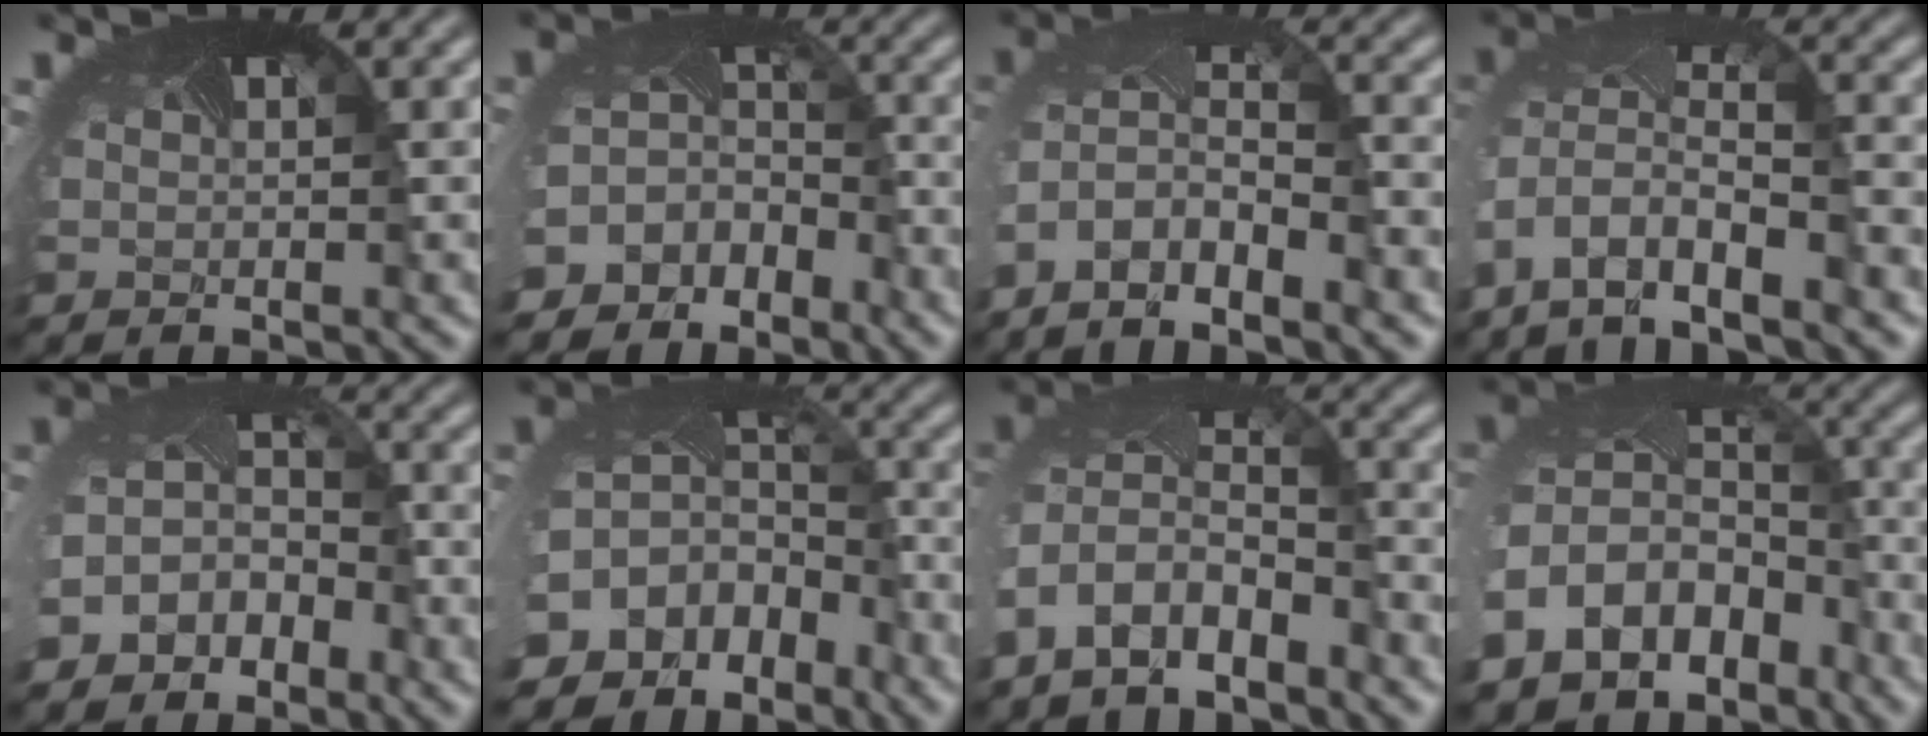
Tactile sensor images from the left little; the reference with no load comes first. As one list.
[{"total": 6.7, "force": [-5.0, 4.5, 0.7], "torque": [-0.027, -0.004, -0.069]}, {"total": 5.8, "force": [-4.1, 1.9, 3.7], "torque": [-0.095, -0.014, -0.078]}, {"total": 7.1, "force": [-5.0, 2.9, 4.2], "torque": [-0.104, -0.020, -0.081]}, {"total": 5.1, "force": [-2.8, 3.9, 1.9], "torque": [-0.039, -0.010, -0.045]}, {"total": 13.6, "force": [-7.9, 10.2, 4.3], "torque": [-0.121, -0.046, -0.088]}, {"total": 6.7, "force": [-3.6, 4.3, 3.7], "torque": [-0.097, -0.021, -0.065]}, {"total": 14.8, "force": [-7.2, 11.7, 5.5], "torque": [-0.156, -0.045, -0.110]}]